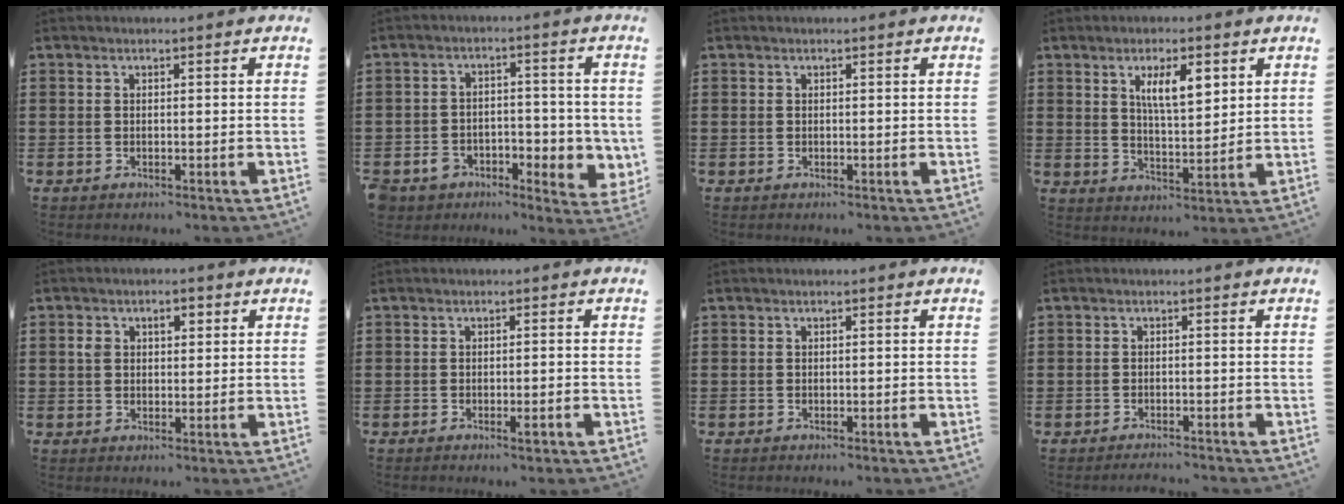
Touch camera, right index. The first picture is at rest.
{"total": 4.6, "force": [-1.7, 3.5, 2.4], "torque": [-0.050, 0.010, -0.033]}
{"total": 0.0}
{"total": 6.4, "force": [2.8, 2.2, 5.3], "torque": [-0.096, 0.002, 0.043]}
{"total": 2.8, "force": [0.9, 1.8, 2.0], "torque": [-0.036, 0.009, 0.010]}
{"total": 1.4, "force": [-0.8, 0.2, 1.1], "torque": [-0.020, -0.004, -0.013]}
{"total": 0.0}
{"total": 1.3, "force": [-1.3, 0.0, 0.0], "torque": [-0.003, 0.003, -0.027]}